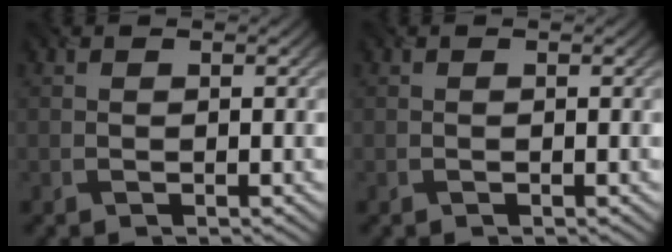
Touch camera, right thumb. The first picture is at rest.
{"total": 0.0}